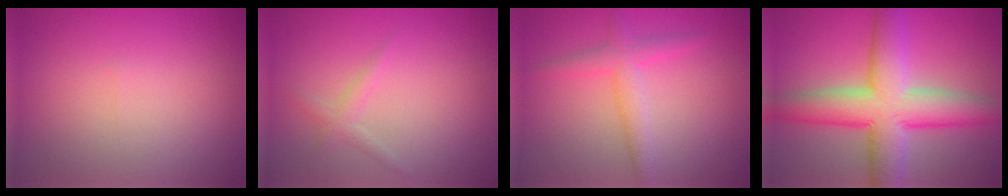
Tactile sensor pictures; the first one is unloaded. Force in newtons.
{"total": 1.3, "press": 1.3, "slide": 0.0}
{"total": 2.7, "press": 2.7, "slide": 0.2}
{"total": 9.8, "press": 9.8, "slide": 0.5}